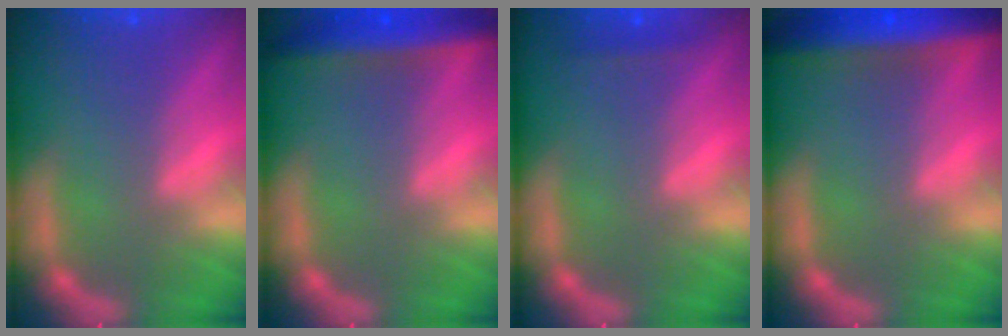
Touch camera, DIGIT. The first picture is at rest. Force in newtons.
{"total": 5.5}
{"total": 0.9}
{"total": 8.6}